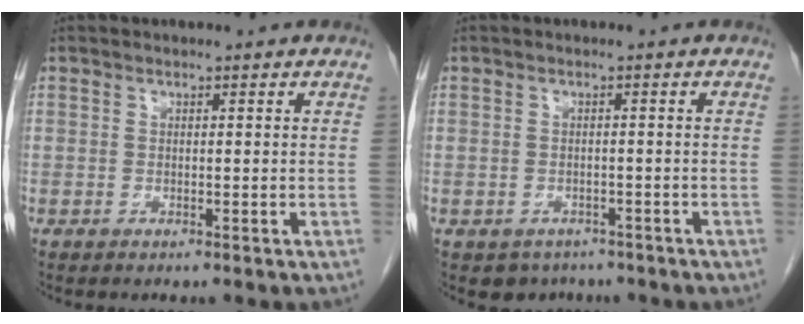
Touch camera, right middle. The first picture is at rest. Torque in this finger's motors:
{"motor_torque": [0.13, -0.12, -0.06, -0.01]}